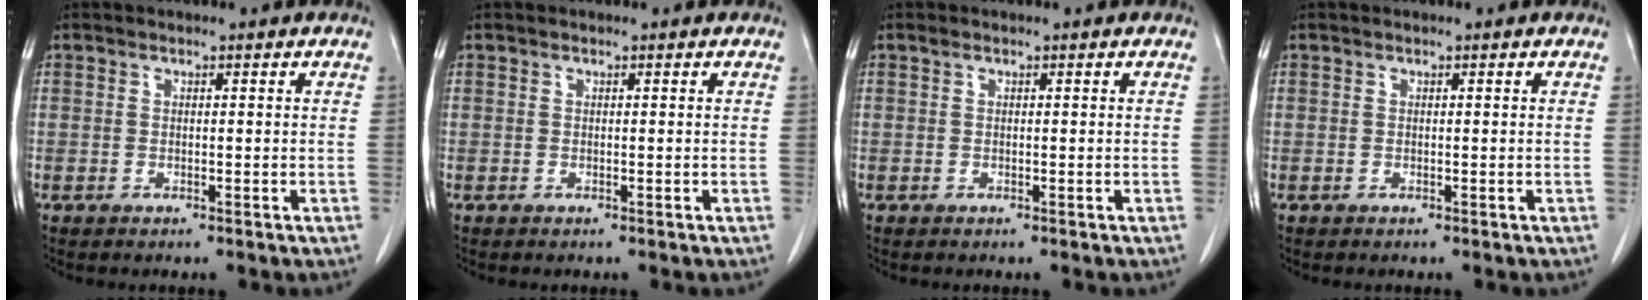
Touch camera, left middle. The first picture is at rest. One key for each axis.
{"total": 0.0}
{"total": 0.0}
{"total": 0.0}